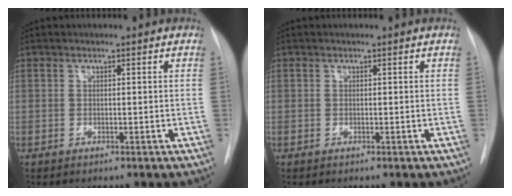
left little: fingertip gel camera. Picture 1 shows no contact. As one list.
[{"total": 0.0}]